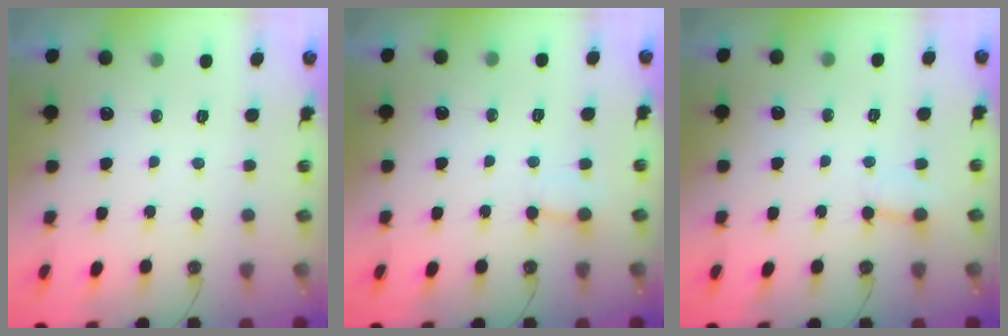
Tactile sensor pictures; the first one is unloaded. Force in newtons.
{"total": 3.0, "press": 3.0, "slide": 0.2}
{"total": 2.9, "press": 2.9, "slide": 0.3}